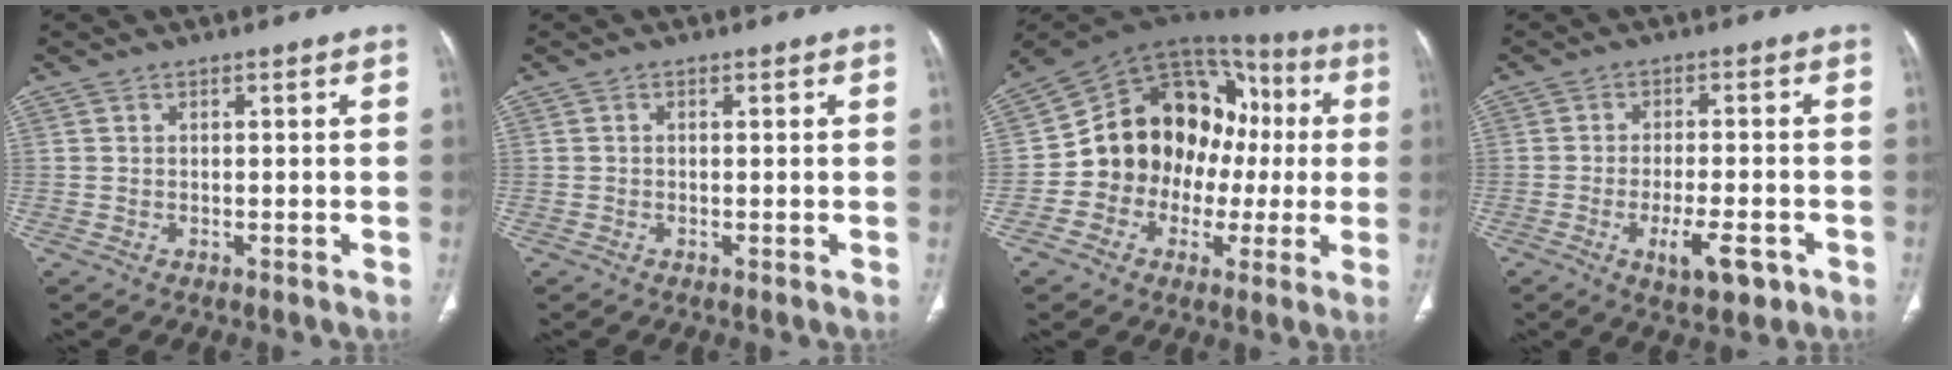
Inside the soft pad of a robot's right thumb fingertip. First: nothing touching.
{"total": 0.0}
{"total": 20.1, "force": [-1.0, 15.7, 12.5], "torque": [-0.136, 0.066, -0.012]}
{"total": 7.6, "force": [-3.3, 2.8, 6.2], "torque": [-0.097, 0.008, -0.043]}